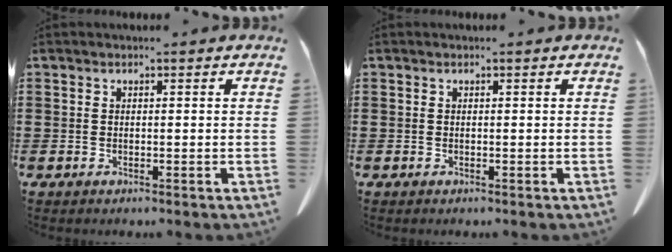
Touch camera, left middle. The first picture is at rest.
{"total": 0.0}